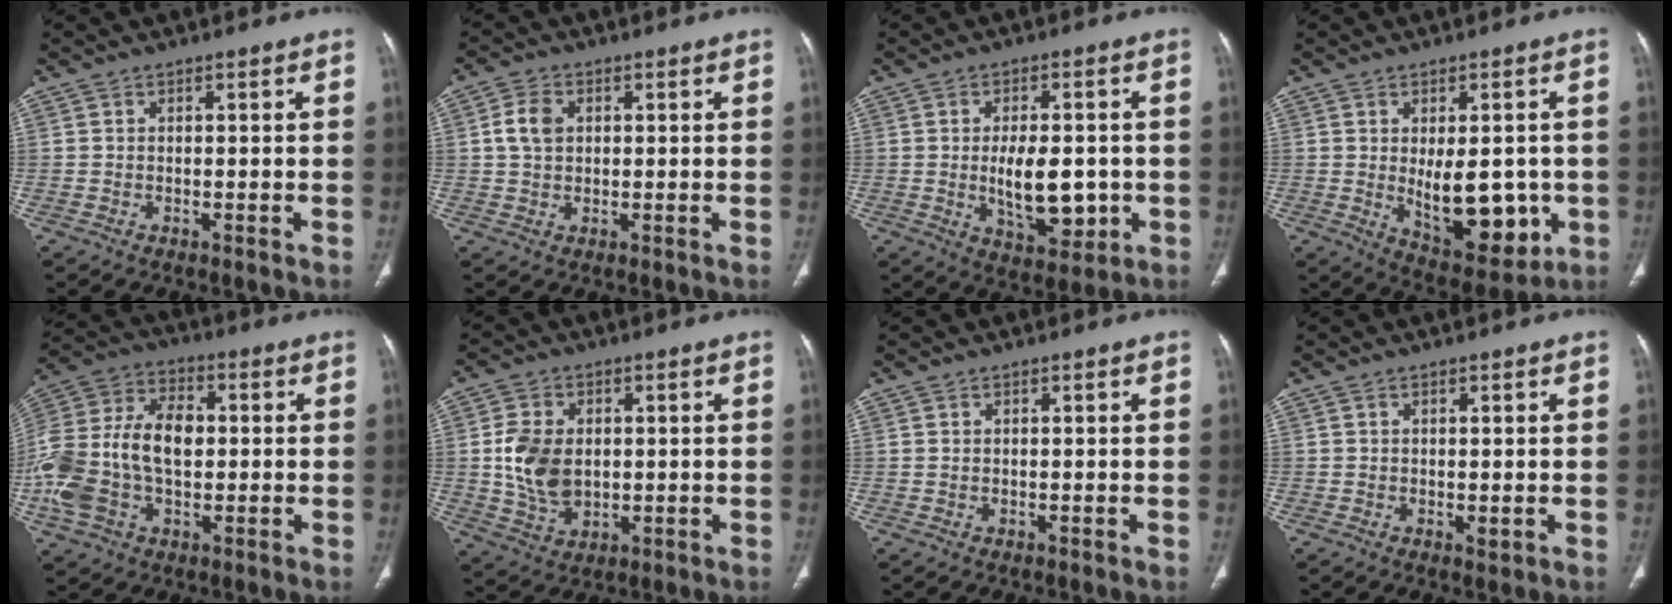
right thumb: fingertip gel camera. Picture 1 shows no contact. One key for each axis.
{"total": 4.8, "fx": 0.9, "fy": 3.5, "fz": 3.1, "tx": -0.057, "ty": 0.004, "tz": 0.015}
{"total": 11.1, "fx": -1.3, "fy": 5.7, "fz": 9.4, "tx": -0.125, "ty": -0.005, "tz": -0.006}
{"total": 13.7, "fx": -1.9, "fy": 7.1, "fz": 11.6, "tx": -0.125, "ty": -0.016, "tz": -0.003}
{"total": 19.5, "fx": -0.9, "fy": 12.6, "fz": 14.9, "tx": -0.323, "ty": 0.026, "tz": -0.016}
{"total": 9.8, "fx": 0.4, "fy": 7.0, "fz": 6.8, "tx": -0.114, "ty": -0.005, "tz": 0.015}
{"total": 0.0}
{"total": 1.1, "fx": -0.2, "fy": 0.6, "fz": 0.9, "tx": -0.012, "ty": -0.004, "tz": -0.002}